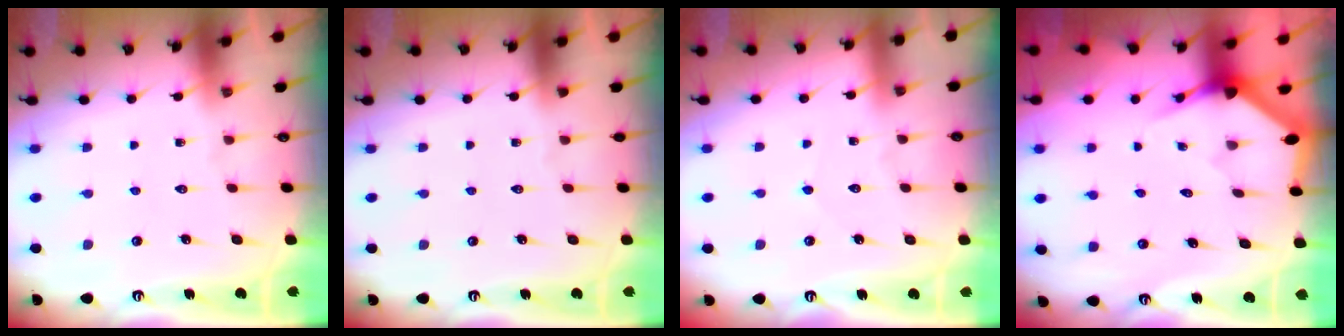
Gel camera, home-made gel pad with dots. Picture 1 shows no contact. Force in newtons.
{"total": 0.0}
{"total": 3.5, "press": 3.5, "slide": 0.5}
{"total": 3.3, "press": 3.3, "slide": 0.1}